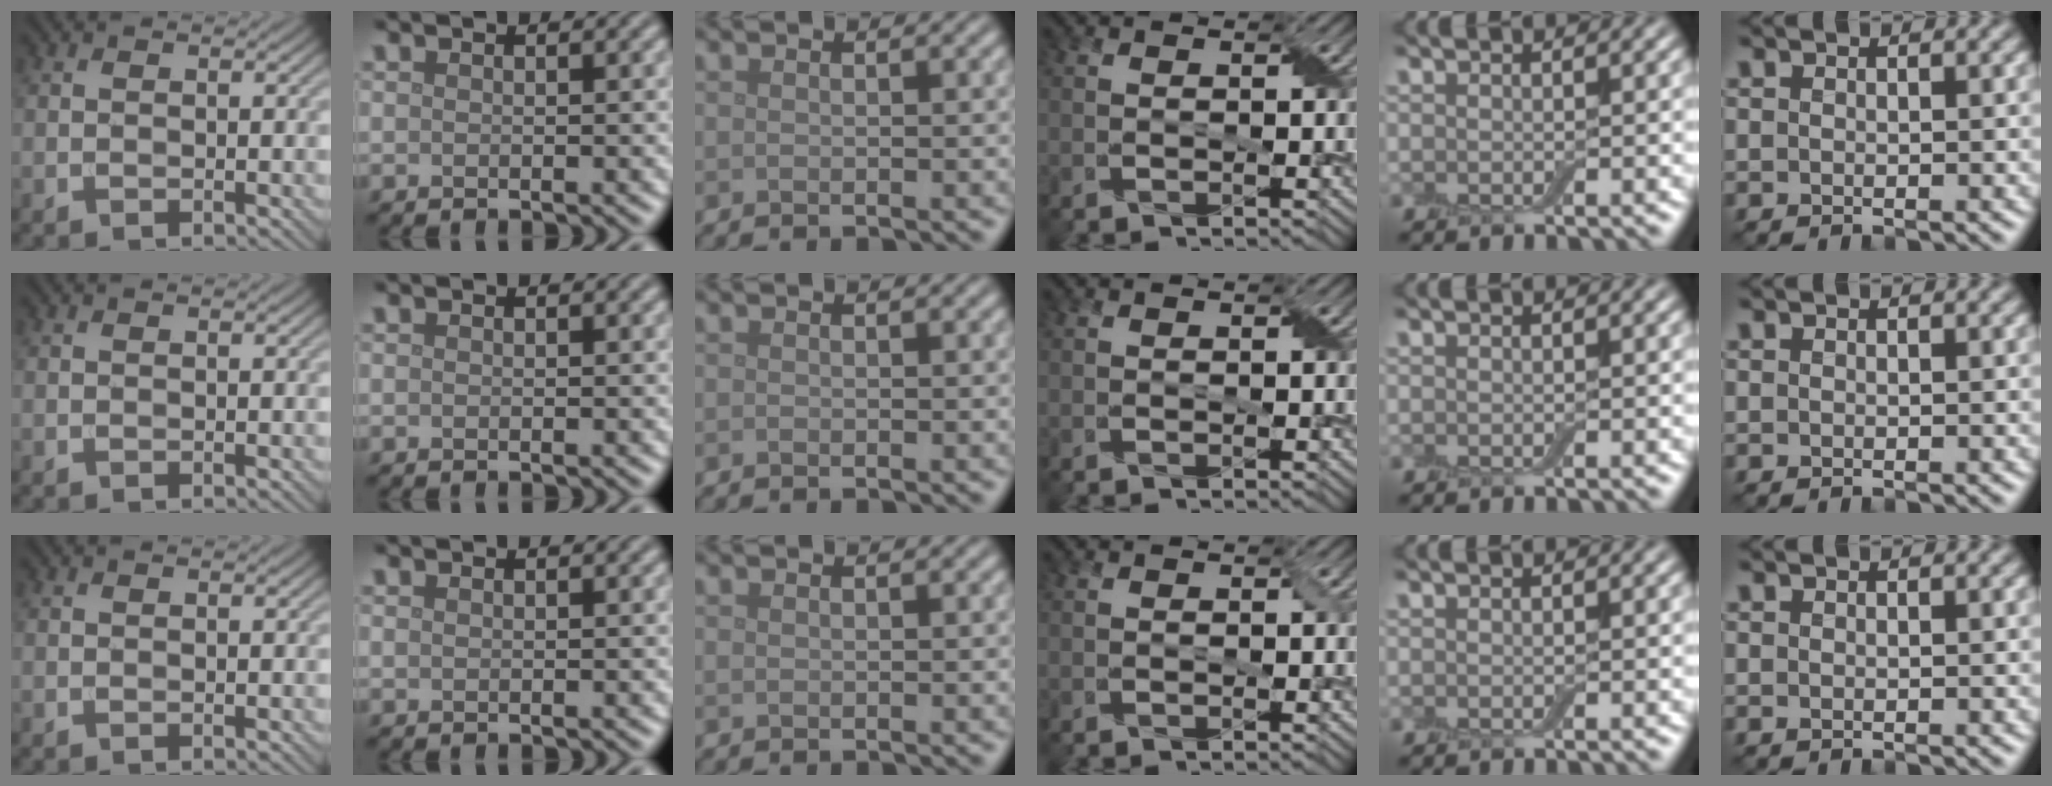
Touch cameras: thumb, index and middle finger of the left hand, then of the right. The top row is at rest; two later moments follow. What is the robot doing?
{"motion": "fold", "object": "cloth"}